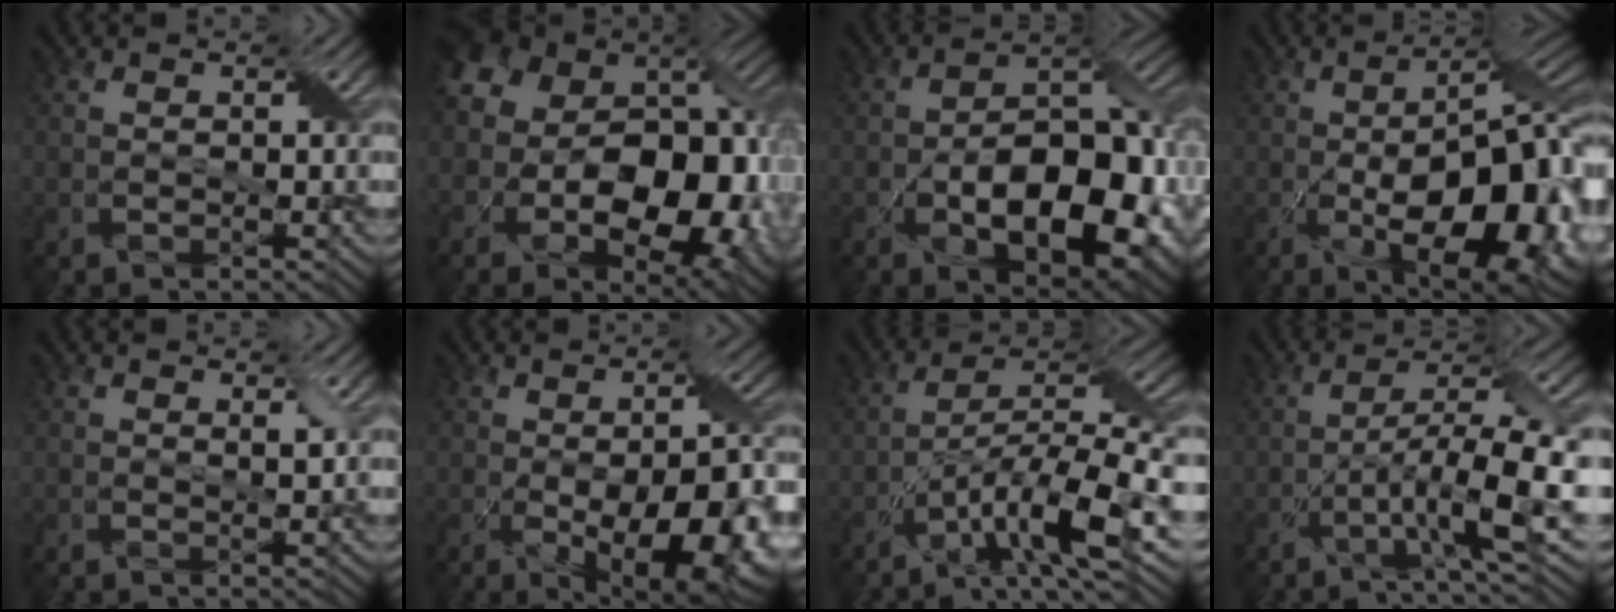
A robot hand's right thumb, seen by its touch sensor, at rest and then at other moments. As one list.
[{"total": 18.5, "force": [-1.7, 12.7, 13.4], "torque": [-0.234, -0.037, 0.004]}, {"total": 14.4, "force": [-4.5, 7.4, 11.5], "torque": [-0.161, -0.018, -0.070]}, {"total": 18.5, "force": [-4.9, 7.9, 15.9], "torque": [-0.210, -0.018, -0.062]}, {"total": 1.4, "force": [0.8, 0.3, 1.1], "torque": [-0.020, -0.001, 0.015]}, {"total": 13.5, "force": [-4.0, 5.8, 11.6], "torque": [-0.149, -0.032, -0.029]}, {"total": 12.0, "force": [-6.0, 3.2, 9.9], "torque": [-0.174, 0.004, -0.110]}, {"total": 9.9, "force": [-3.5, 1.7, 9.1], "torque": [-0.144, 0.011, -0.063]}]